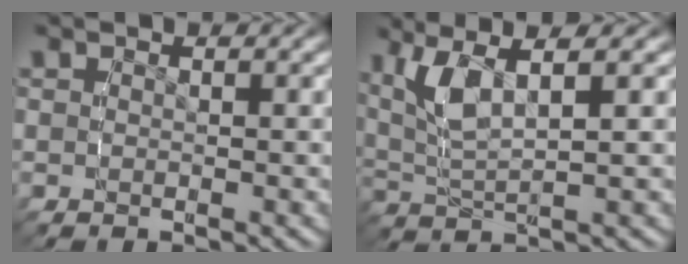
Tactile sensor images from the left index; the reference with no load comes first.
{"total": 5.5, "force": [2.2, 2.8, 4.2], "torque": [-0.111, -0.007, 0.044]}